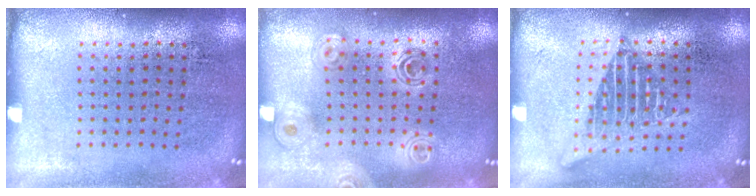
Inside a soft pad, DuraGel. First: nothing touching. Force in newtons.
{"total": 1.5, "press": 1.4, "slide": 0.7}
{"total": 1.7, "press": 1.7, "slide": 0.2}